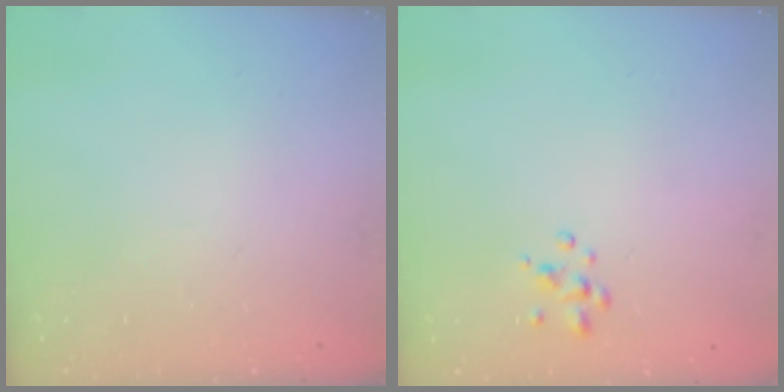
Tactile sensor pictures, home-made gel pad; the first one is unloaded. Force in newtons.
{"total": 2.2, "press": 2.1, "slide": 0.4}